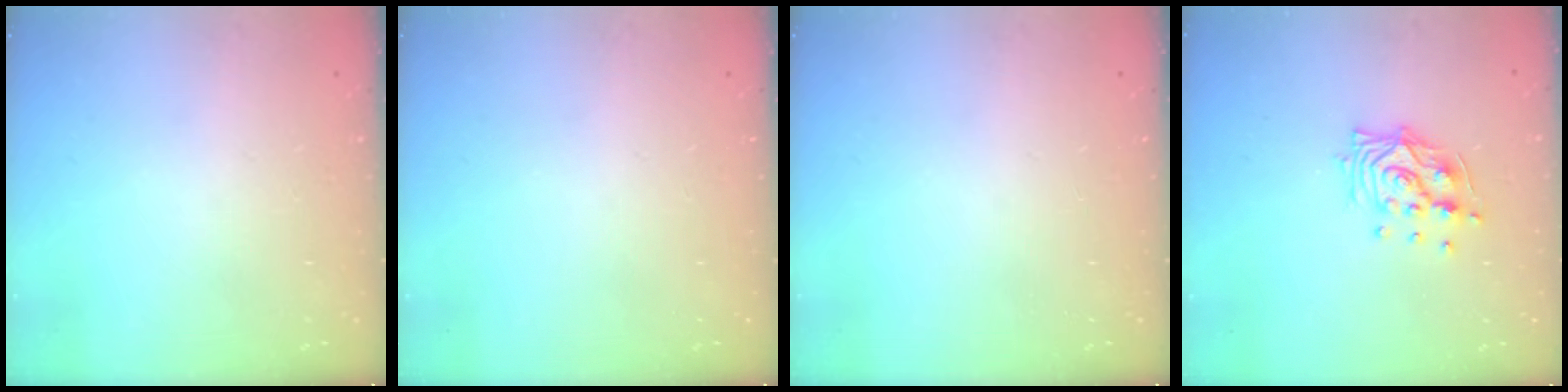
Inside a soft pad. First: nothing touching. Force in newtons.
{"total": 0.0}
{"total": 0.0}
{"total": 11.7, "press": 11.7, "slide": 0.6}